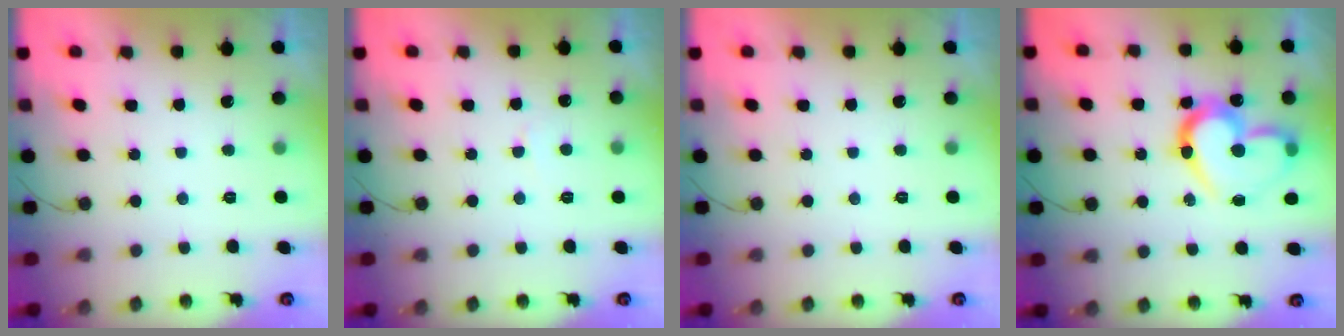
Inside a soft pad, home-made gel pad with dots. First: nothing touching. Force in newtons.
{"total": 2.6, "press": 2.6, "slide": 0.1}
{"total": 0.0}
{"total": 17.6, "press": 17.5, "slide": 1.6}